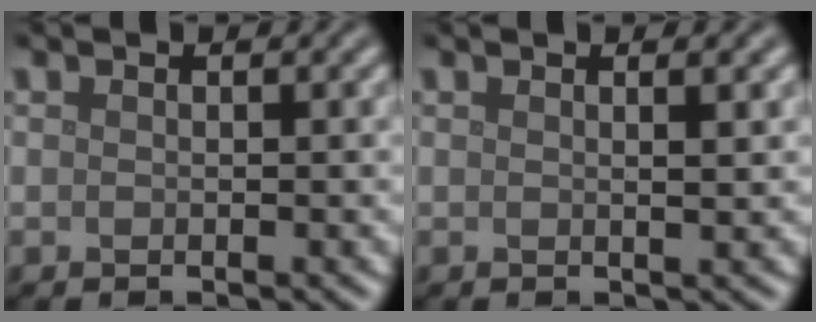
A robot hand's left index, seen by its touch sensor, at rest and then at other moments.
{"total": 1.7, "force": [0.6, 0.5, 1.5], "torque": [-0.016, 0.000, 0.002]}